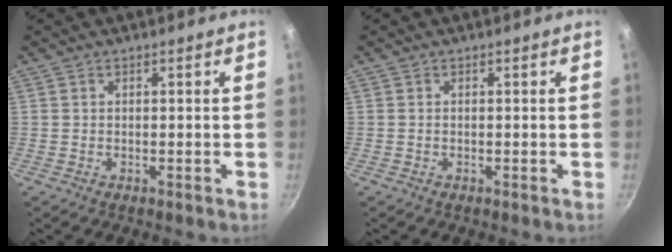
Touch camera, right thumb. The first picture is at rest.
{"total": 0.0}